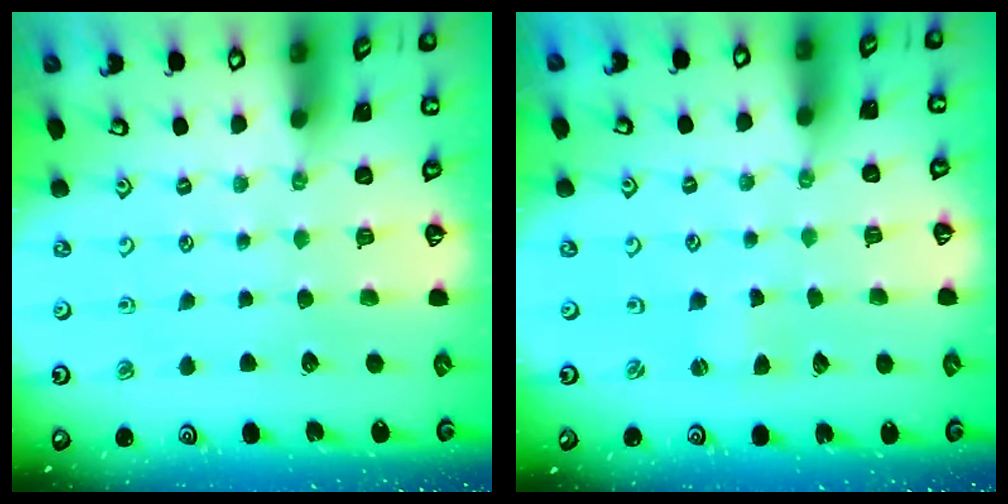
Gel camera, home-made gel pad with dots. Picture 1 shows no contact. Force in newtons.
{"total": 1.2, "press": 1.2, "slide": 0.2}